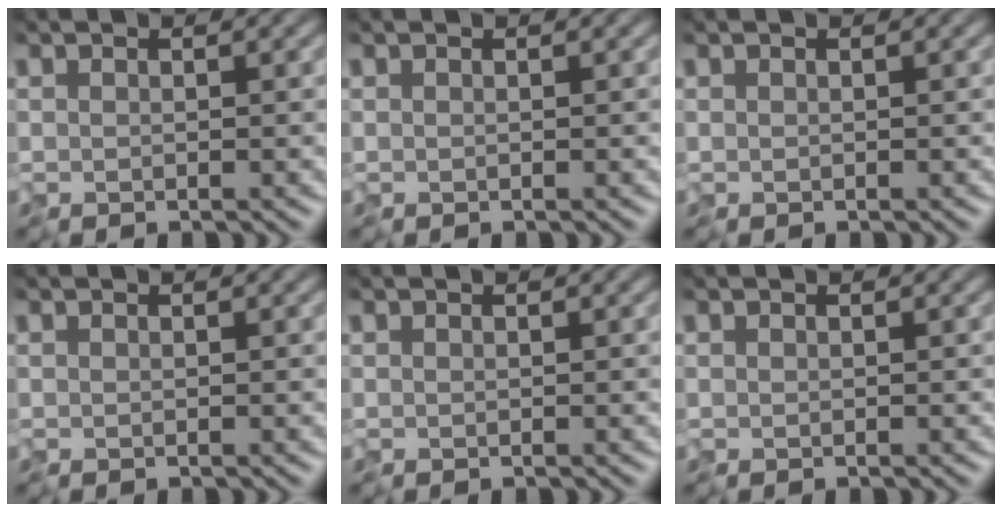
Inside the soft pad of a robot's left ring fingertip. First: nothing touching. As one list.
[{"total": 0.0}, {"total": 0.0}, {"total": 0.0}, {"total": 0.0}, {"total": 0.0}]